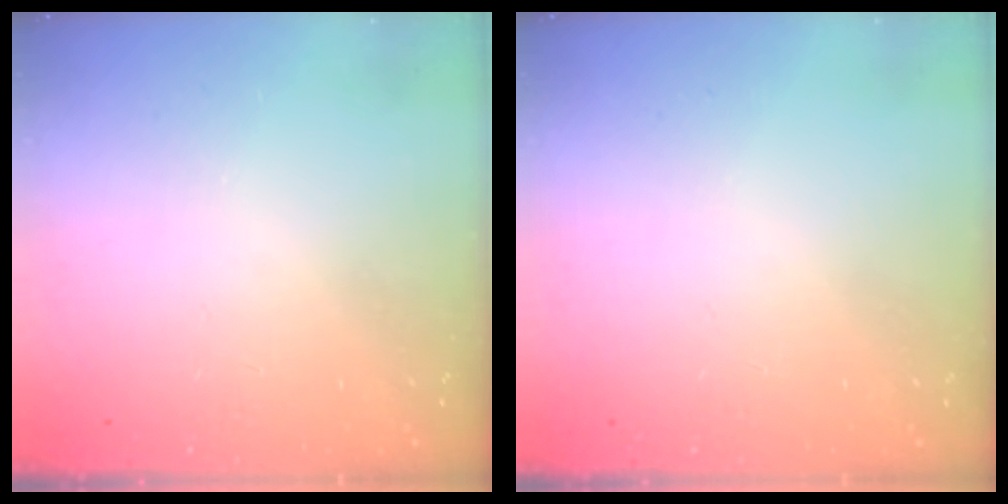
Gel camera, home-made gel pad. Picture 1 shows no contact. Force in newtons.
{"total": 0.0}